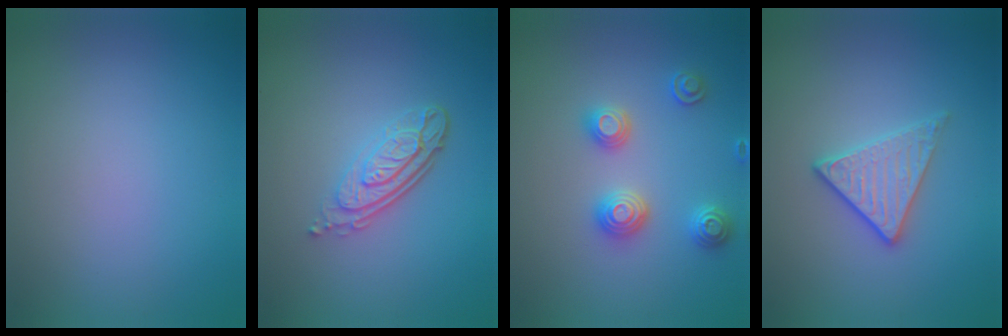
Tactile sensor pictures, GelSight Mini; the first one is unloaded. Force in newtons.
{"total": 4.3, "press": 3.0, "slide": 3.1}
{"total": 2.9, "press": 2.9, "slide": 0.2}
{"total": 2.8, "press": 2.6, "slide": 1.1}